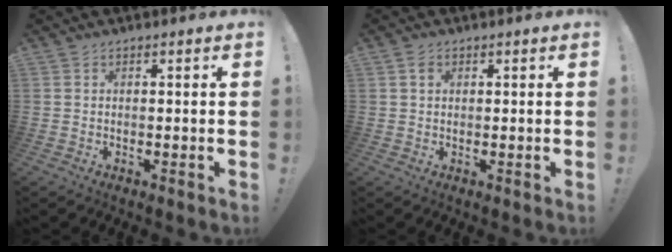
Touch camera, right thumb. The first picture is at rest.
{"total": 1.5, "force": [0.7, 1.1, 0.8], "torque": [-0.015, 0.003, 0.013]}